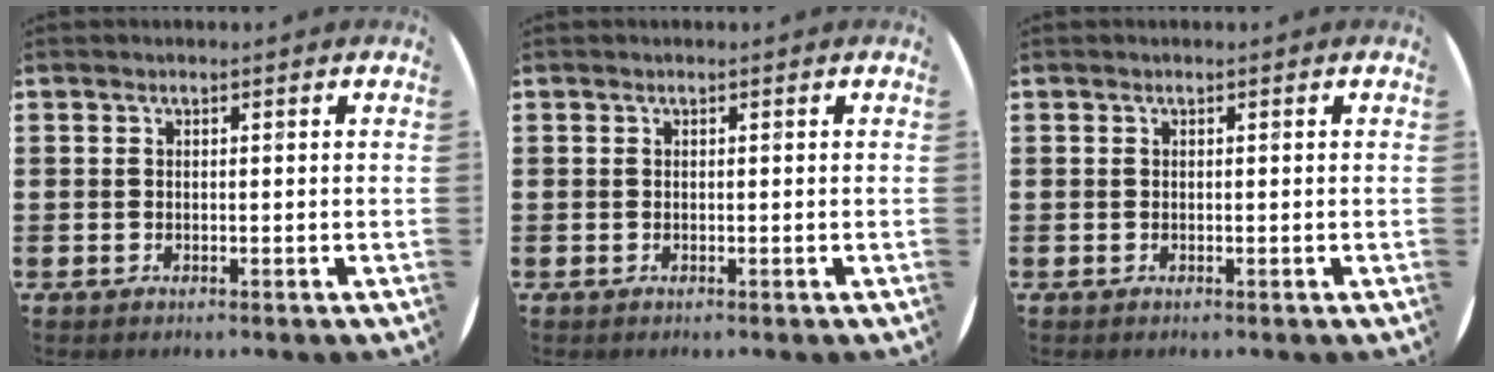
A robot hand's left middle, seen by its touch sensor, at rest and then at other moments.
{"total": 0.0}
{"total": 0.0}